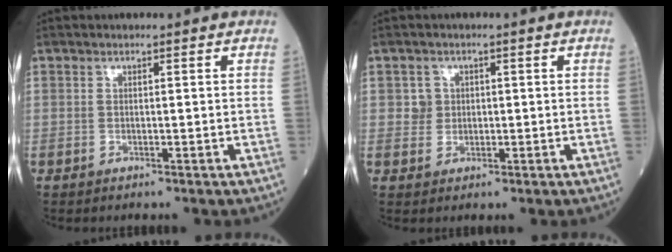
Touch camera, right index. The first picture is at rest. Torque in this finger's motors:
{"motor_torque": [0.06, 0.00, -0.02, -0.01]}